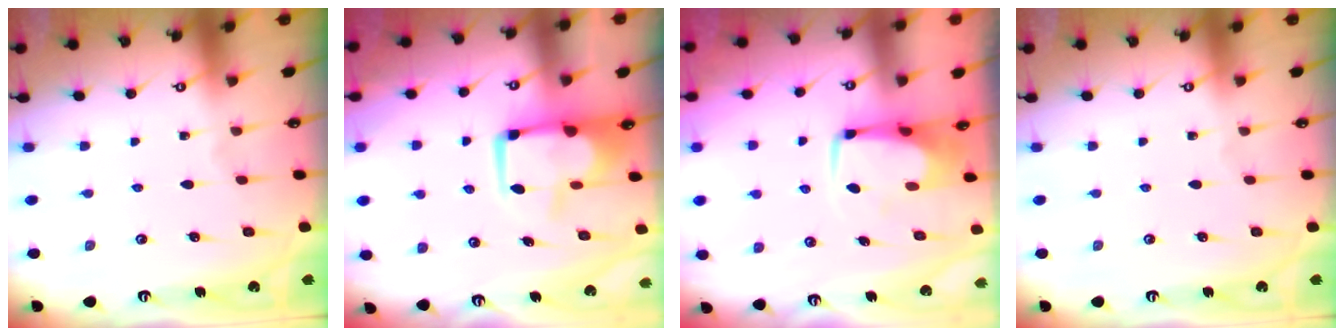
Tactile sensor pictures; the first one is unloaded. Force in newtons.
{"total": 4.2, "press": 3.8, "slide": 1.7}
{"total": 1.0, "press": 0.8, "slide": 0.7}
{"total": 0.0}